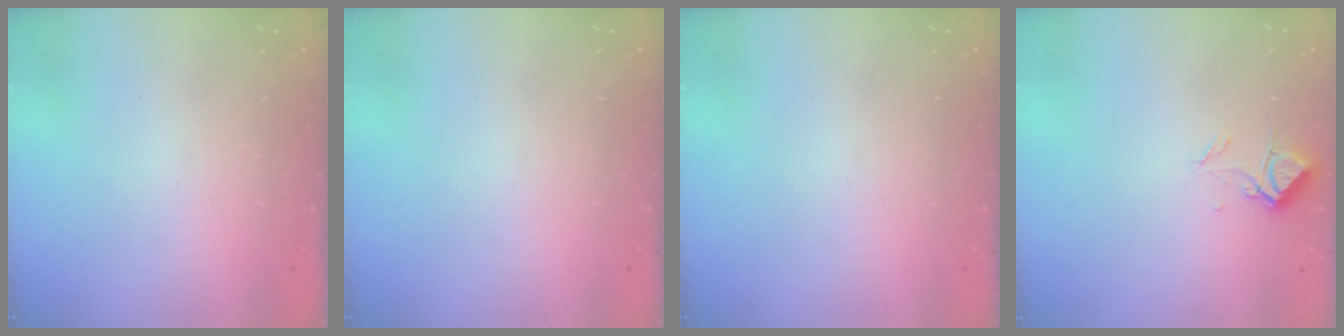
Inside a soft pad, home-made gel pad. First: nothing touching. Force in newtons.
{"total": 0.0}
{"total": 0.0}
{"total": 4.0, "press": 3.9, "slide": 1.1}